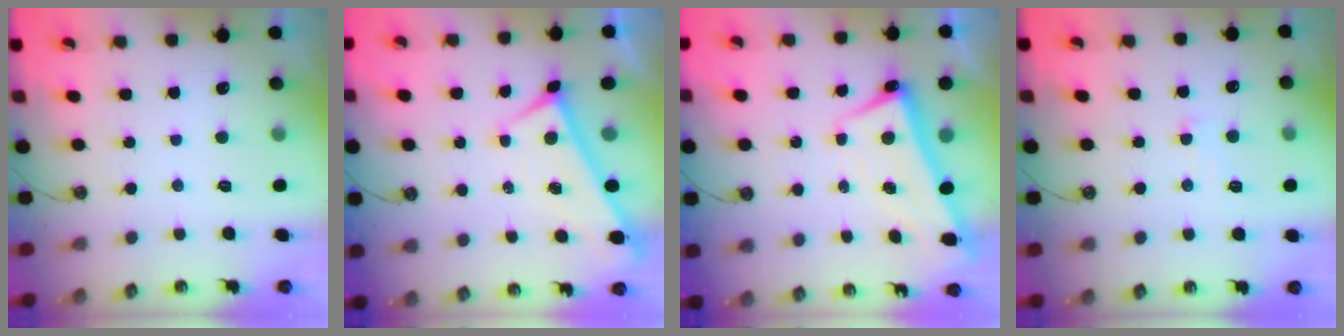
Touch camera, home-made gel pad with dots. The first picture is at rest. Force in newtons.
{"total": 0.0}
{"total": 2.6, "press": 2.5, "slide": 0.7}
{"total": 1.0, "press": 0.4, "slide": 0.9}